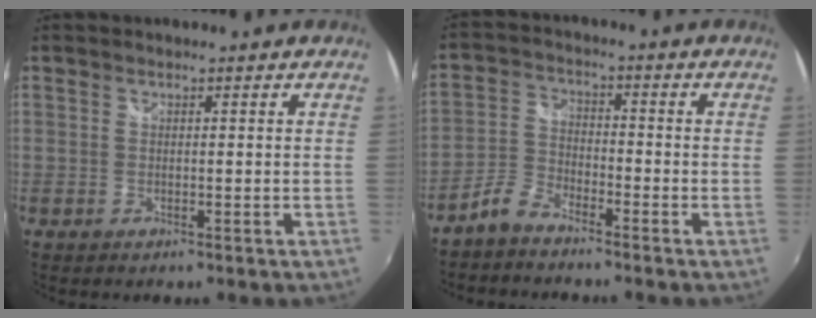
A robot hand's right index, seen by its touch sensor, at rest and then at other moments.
{"total": 5.0, "force": [-4.1, 2.0, 2.1], "torque": [-0.050, 0.012, -0.086]}